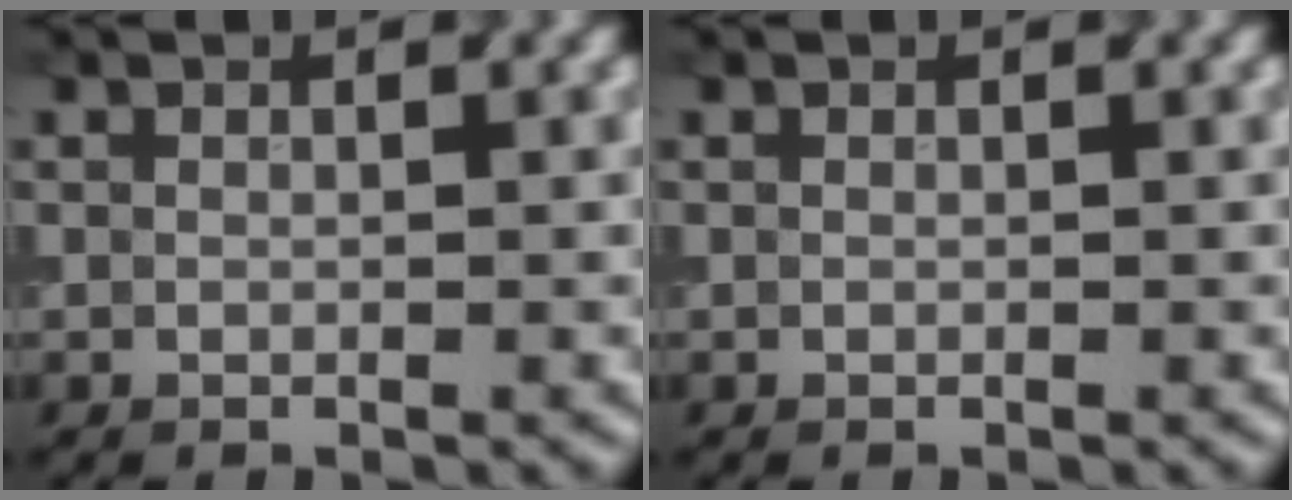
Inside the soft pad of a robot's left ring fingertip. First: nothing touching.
{"total": 0.0}